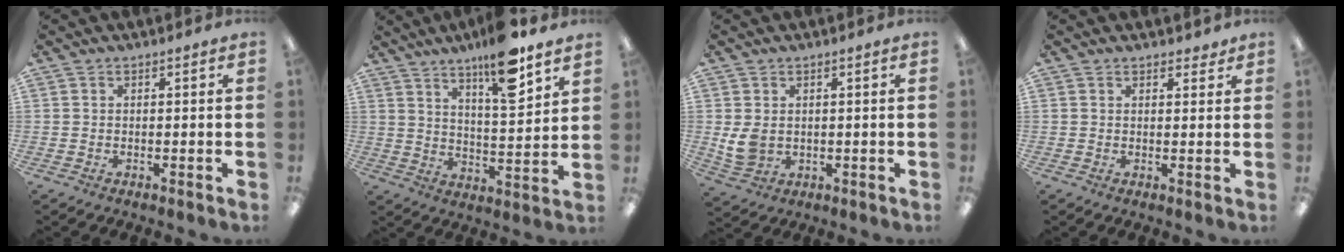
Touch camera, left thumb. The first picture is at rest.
{"total": 14.0, "force": [10.3, 3.4, 8.8], "torque": [-0.134, -0.061, 0.170]}
{"total": 5.2, "force": [0.7, 3.9, 3.3], "torque": [-0.072, -0.005, 0.014]}
{"total": 1.8, "force": [1.4, 1.0, 0.4], "torque": [-0.001, -0.002, 0.025]}